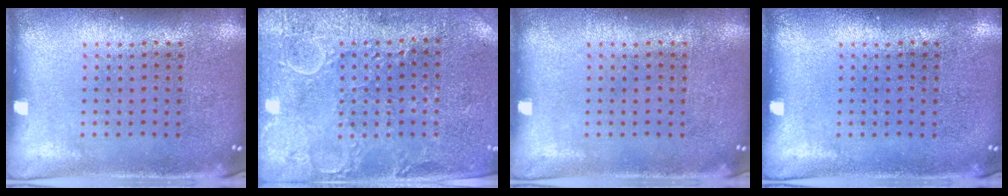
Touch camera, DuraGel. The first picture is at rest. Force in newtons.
{"total": 2.8, "press": 2.7, "slide": 0.7}
{"total": 0.0}
{"total": 0.0}